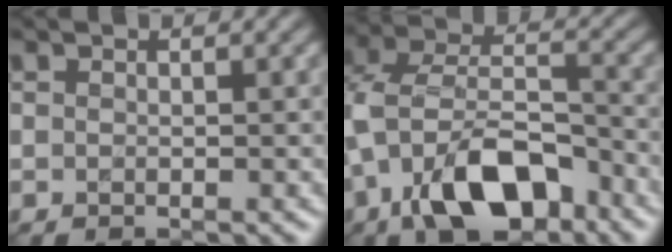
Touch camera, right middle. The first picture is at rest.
{"total": 9.6, "force": [-4.5, 5.1, 6.8], "torque": [-0.124, 0.007, -0.082]}